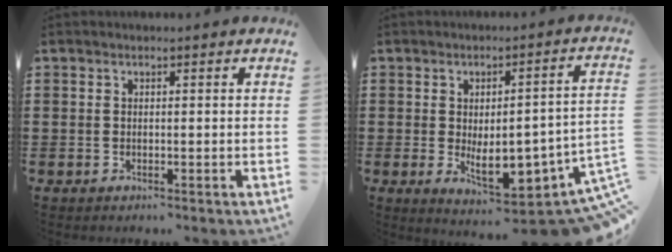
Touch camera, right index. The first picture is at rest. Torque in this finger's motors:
{"motor_torque": [1.69, -0.45, 0.58, 0.19]}